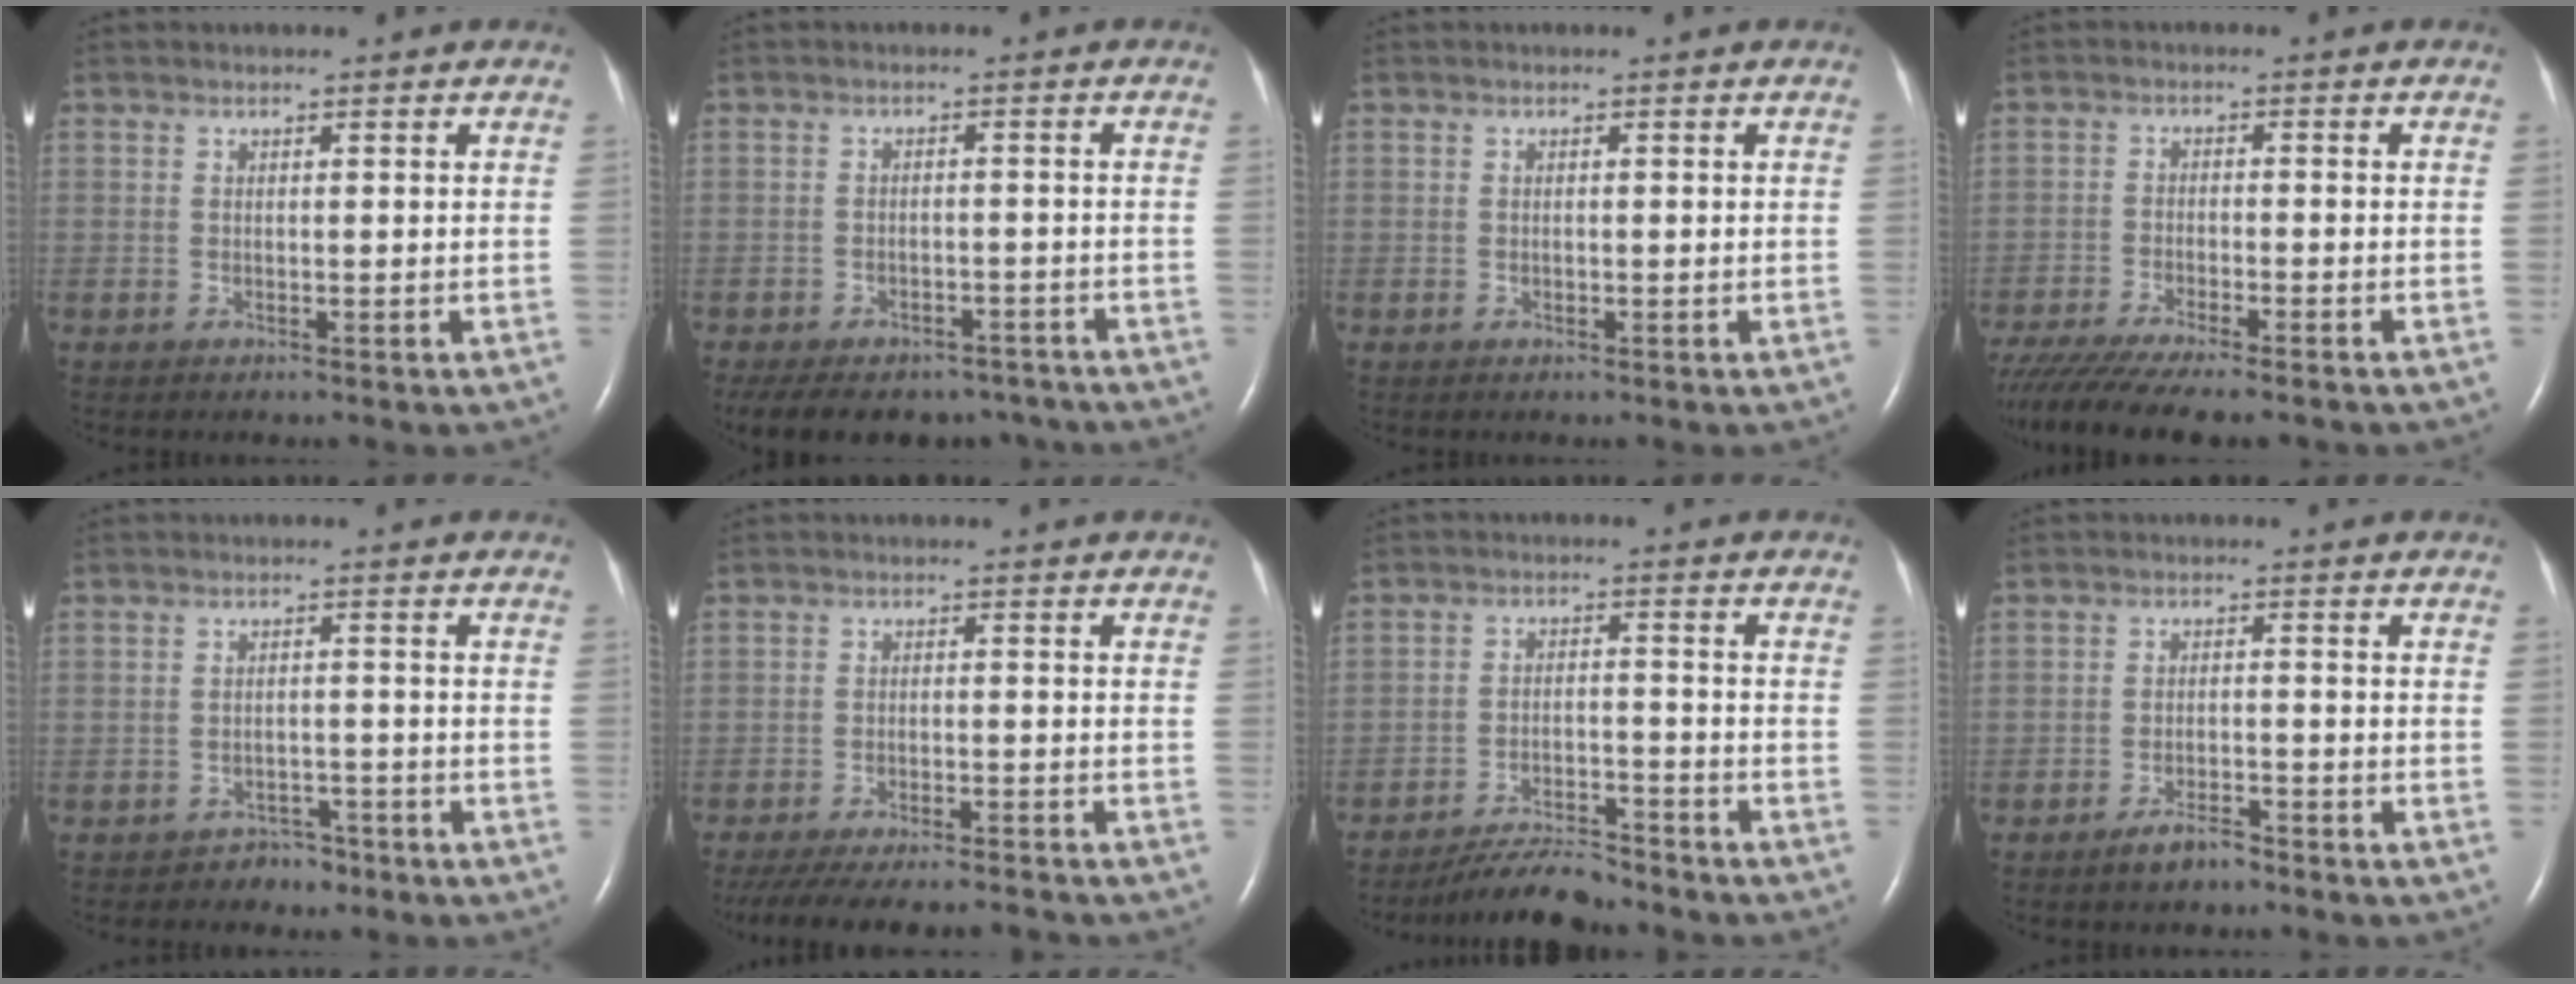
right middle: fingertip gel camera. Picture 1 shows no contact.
{"total": 14.6, "force": [-11.5, 7.3, 5.3], "torque": [-0.120, 0.001, -0.142]}
{"total": 0.0}
{"total": 13.5, "force": [-11.5, 1.5, 7.0], "torque": [-0.116, -0.026, -0.177]}
{"total": 2.7, "force": [-2.1, 1.7, 0.0], "torque": [-0.003, 0.007, -0.028]}
{"total": 14.8, "force": [-13.4, 2.3, 5.7], "torque": [-0.125, -0.018, -0.191]}
{"total": 7.1, "force": [-6.8, 1.0, 2.0], "torque": [-0.037, -0.011, -0.116]}
{"total": 3.2, "force": [-2.6, 0.8, 1.6], "torque": [-0.035, -0.001, -0.045]}